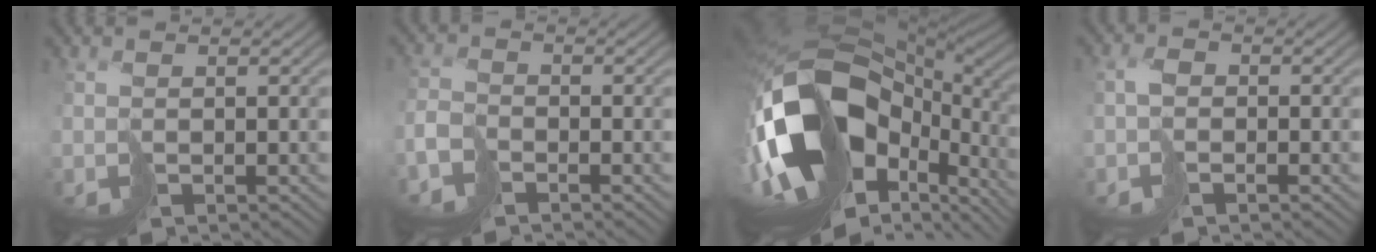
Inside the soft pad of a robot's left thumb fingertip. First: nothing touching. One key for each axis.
{"total": 3.5, "fx": -2.7, "fy": 1.7, "fz": 1.6, "tx": -0.037, "ty": -0.004, "tz": -0.069}
{"total": 21.2, "fx": -4.2, "fy": 12.8, "fz": 16.3, "tx": -0.370, "ty": -0.057, "tz": -0.042}
{"total": 2.1, "fx": -0.9, "fy": 1.3, "fz": 1.4, "tx": -0.025, "ty": 0.005, "tz": -0.023}